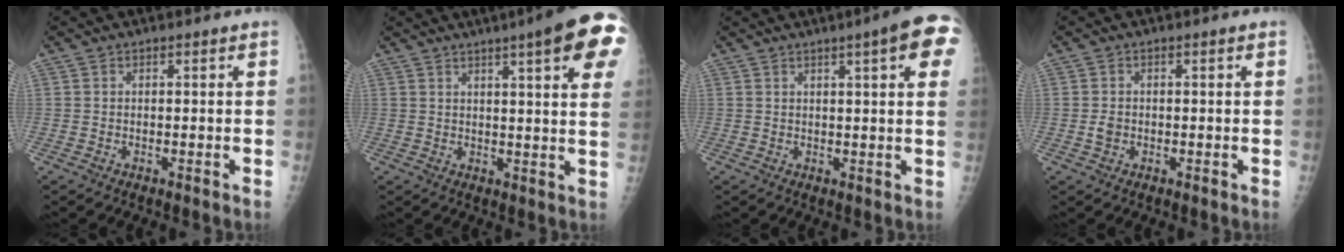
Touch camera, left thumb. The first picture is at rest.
{"total": 16.6, "force": [8.6, 2.5, 14.0], "torque": [-0.171, -0.015, 0.096]}
{"total": 10.8, "force": [4.9, 1.6, 9.5], "torque": [-0.104, -0.001, 0.052]}
{"total": 1.6, "force": [-0.4, 1.3, 0.8], "torque": [-0.010, 0.005, -0.005]}